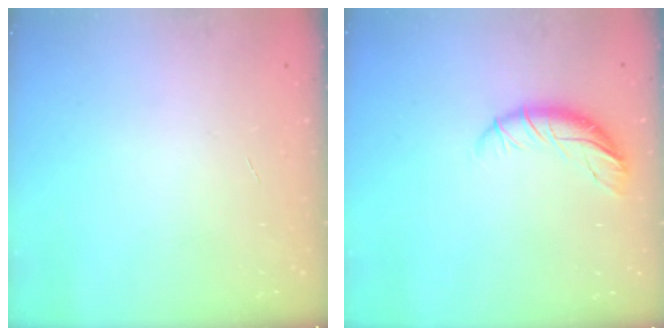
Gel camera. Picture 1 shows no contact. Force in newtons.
{"total": 9.0, "press": 8.8, "slide": 1.8}